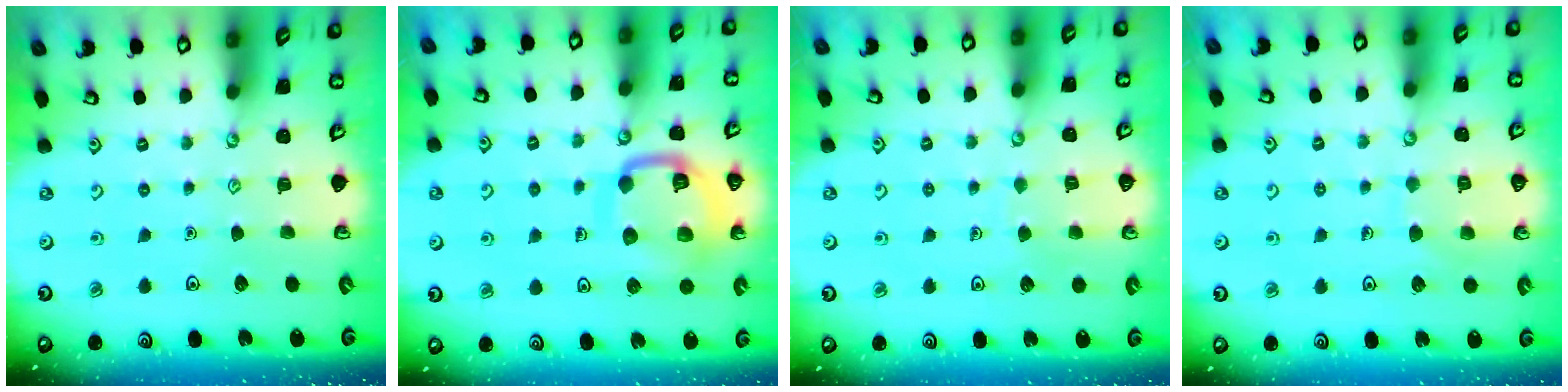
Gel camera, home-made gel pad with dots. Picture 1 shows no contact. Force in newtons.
{"total": 14.4, "press": 14.3, "slide": 1.5}
{"total": 4.0, "press": 3.9, "slide": 0.3}
{"total": 6.6, "press": 6.6, "slide": 0.5}